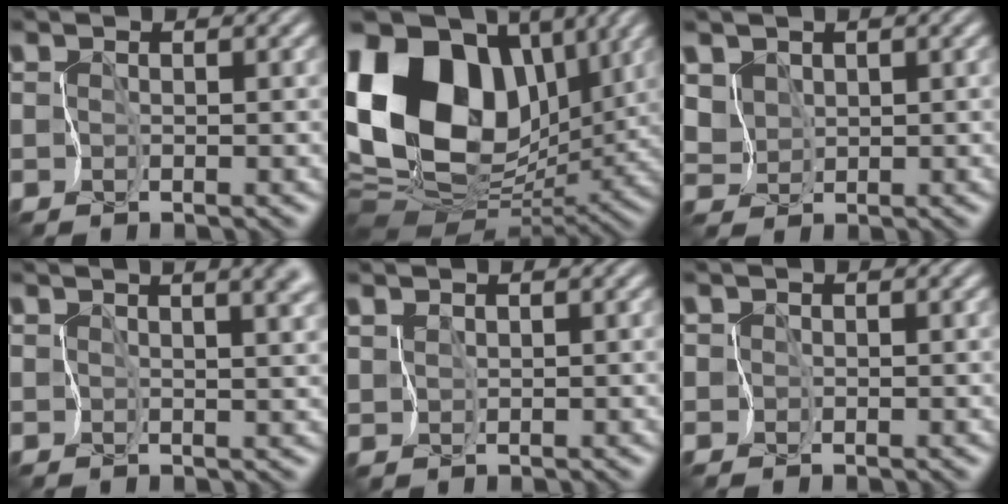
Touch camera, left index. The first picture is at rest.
{"total": 16.5, "force": [4.6, 11.2, 11.3], "torque": [-0.228, 0.026, 0.069]}
{"total": 2.0, "force": [1.3, 1.4, 0.5], "torque": [-0.024, -0.002, 0.043]}
{"total": 7.6, "force": [3.8, 3.6, 5.5], "torque": [-0.051, 0.030, 0.035]}
{"total": 1.0, "force": [0.9, 0.5, 0.0], "torque": [-0.005, 0.000, 0.016]}
{"total": 1.9, "force": [0.8, 1.6, 0.6], "torque": [0.002, 0.021, -0.010]}